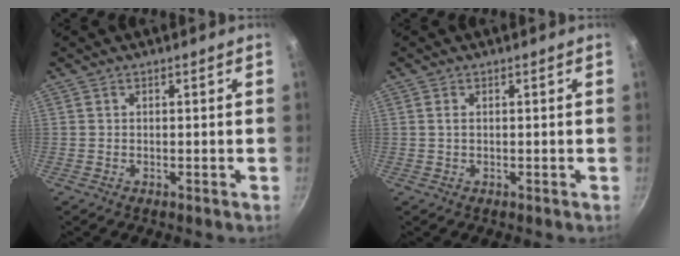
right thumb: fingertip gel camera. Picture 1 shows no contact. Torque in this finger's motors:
{"motor_torque": [-0.18, 0.23, 0.34, 0.17, -0.01]}